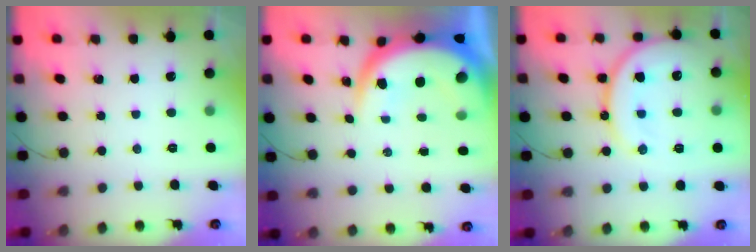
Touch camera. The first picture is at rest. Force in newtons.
{"total": 12.1, "press": 12.0, "slide": 1.2}
{"total": 17.8, "press": 17.4, "slide": 3.7}